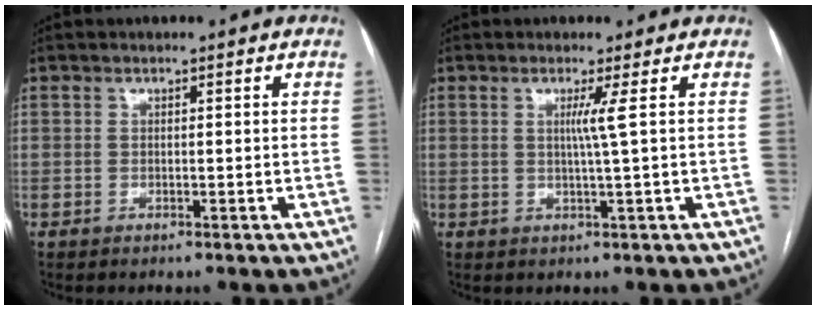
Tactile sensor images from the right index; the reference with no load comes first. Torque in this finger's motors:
{"motor_torque": [0.32, -0.03, 0.11, 0.06]}